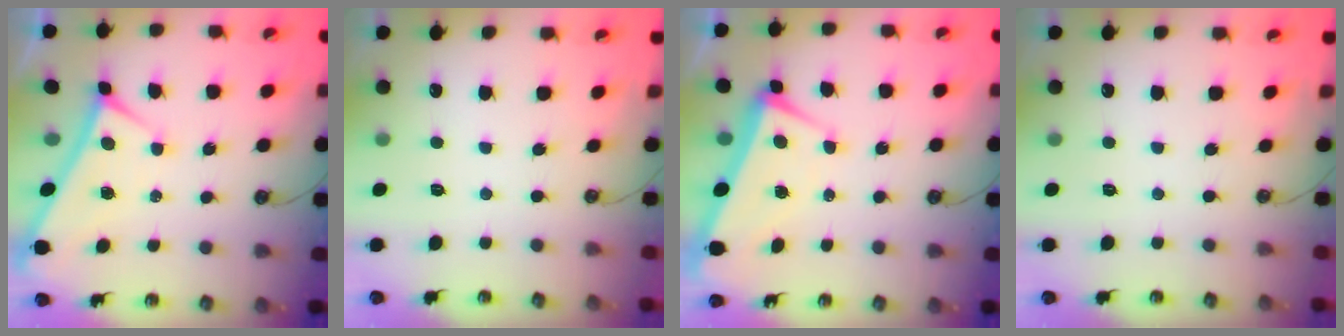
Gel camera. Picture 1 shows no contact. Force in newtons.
{"total": 0.0}
{"total": 0.9, "press": 0.0, "slide": 0.9}
{"total": 0.0}